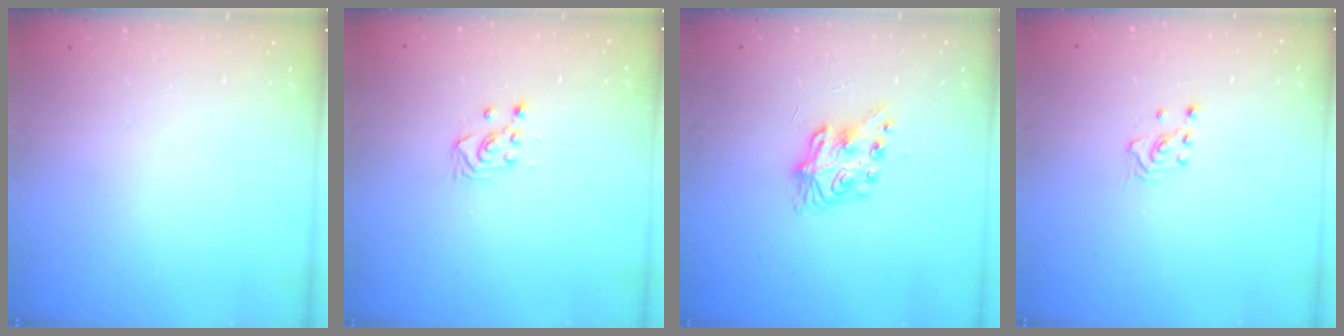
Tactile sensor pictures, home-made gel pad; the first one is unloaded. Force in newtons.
{"total": 2.6, "press": 2.6, "slide": 0.3}
{"total": 8.4, "press": 8.3, "slide": 0.3}
{"total": 1.6, "press": 1.5, "slide": 0.2}